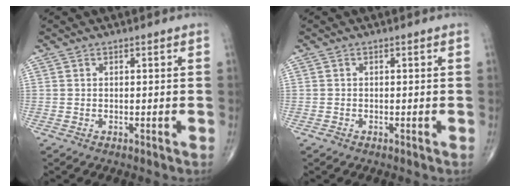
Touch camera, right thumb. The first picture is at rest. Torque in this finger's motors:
{"motor_torque": [-0.18, 0.07, 0.07, 0.08, -0.02]}